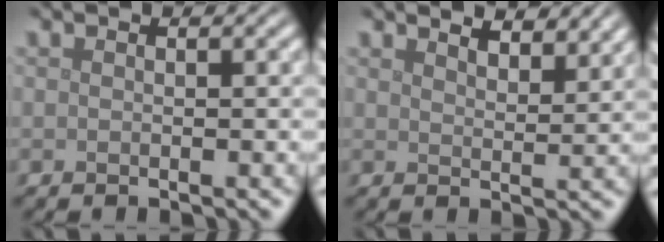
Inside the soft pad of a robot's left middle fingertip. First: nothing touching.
{"total": 4.8, "force": [4.2, 1.2, 2.0], "torque": [-0.017, 0.007, 0.038]}